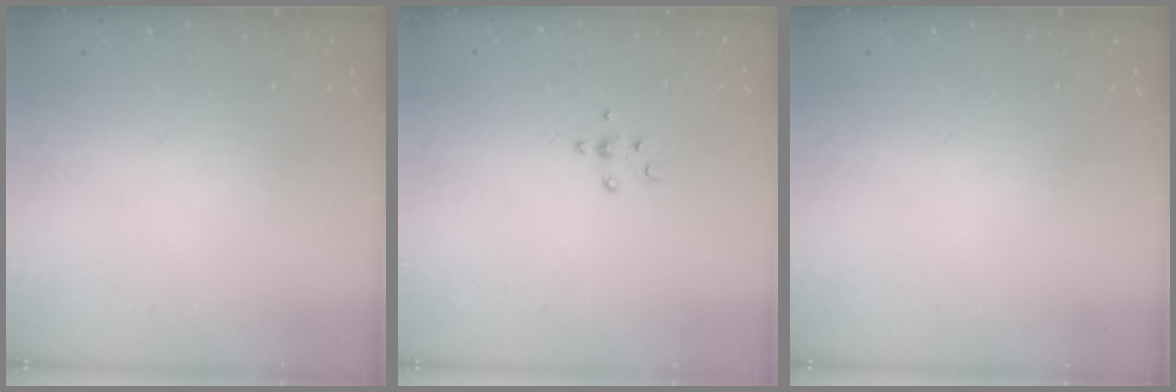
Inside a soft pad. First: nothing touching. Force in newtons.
{"total": 5.4, "press": 5.0, "slide": 2.0}
{"total": 0.0}